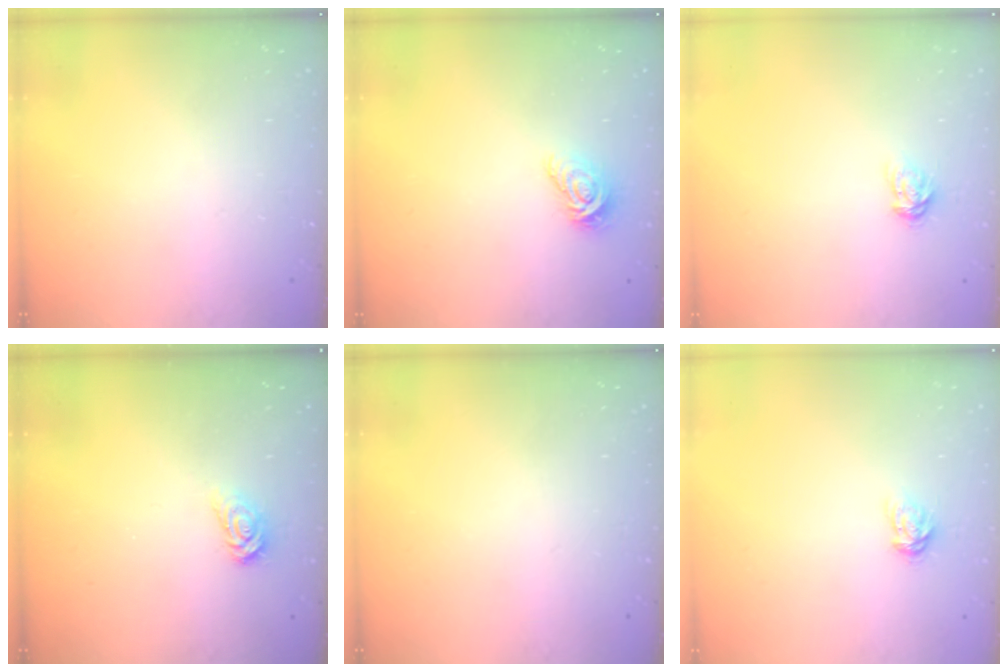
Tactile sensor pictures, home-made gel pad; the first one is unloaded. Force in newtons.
{"total": 8.7, "press": 8.7, "slide": 0.5}
{"total": 5.3, "press": 5.3, "slide": 0.4}
{"total": 3.2, "press": 3.2, "slide": 0.0}
{"total": 0.0}
{"total": 5.3, "press": 5.3, "slide": 0.4}